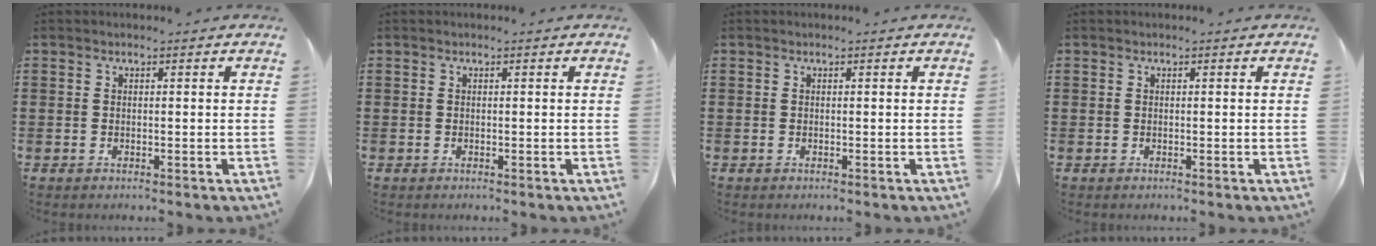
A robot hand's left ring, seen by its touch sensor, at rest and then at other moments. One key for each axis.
{"total": 0.0}
{"total": 0.0}
{"total": 0.0}